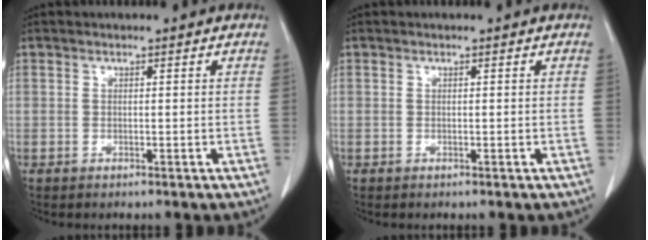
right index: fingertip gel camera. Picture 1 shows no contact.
{"total": 0.0}